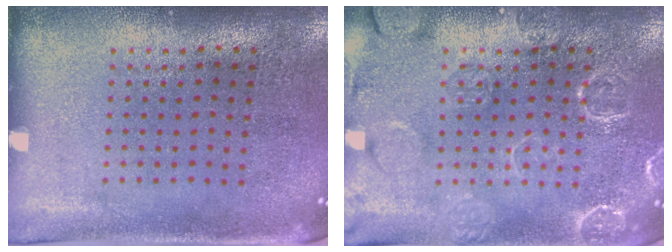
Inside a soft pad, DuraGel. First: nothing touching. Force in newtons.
{"total": 4.0, "press": 3.9, "slide": 0.6}